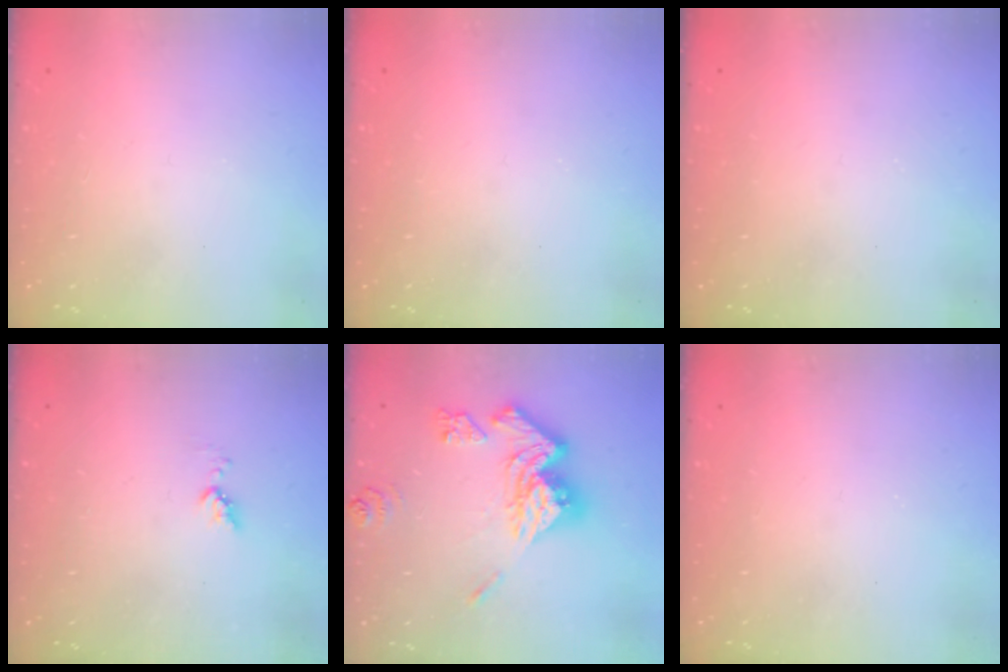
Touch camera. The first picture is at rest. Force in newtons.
{"total": 0.0}
{"total": 0.0}
{"total": 3.3, "press": 3.3, "slide": 0.4}
{"total": 18.9, "press": 18.8, "slide": 1.9}
{"total": 0.0}